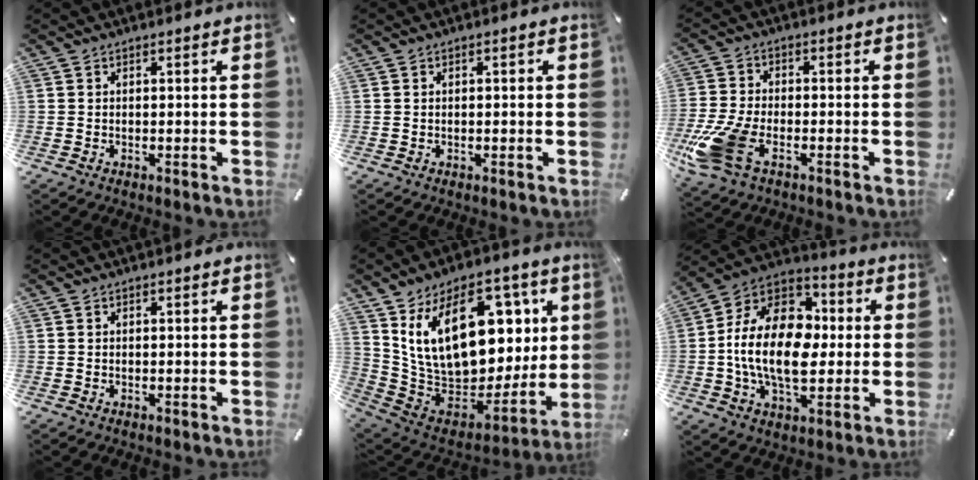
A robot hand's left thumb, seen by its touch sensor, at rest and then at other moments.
{"total": 0.7, "force": [-0.2, 0.3, 0.6], "torque": [-0.012, 0.000, -0.004]}
{"total": 12.7, "force": [-5.8, 7.0, 8.9], "torque": [-0.194, 0.009, -0.102]}
{"total": 0.0}
{"total": 24.8, "force": [8.7, 15.4, 17.4], "torque": [-0.310, -0.054, 0.163]}
{"total": 19.5, "force": [-1.6, 13.2, 14.2], "torque": [-0.281, 0.011, -0.028]}